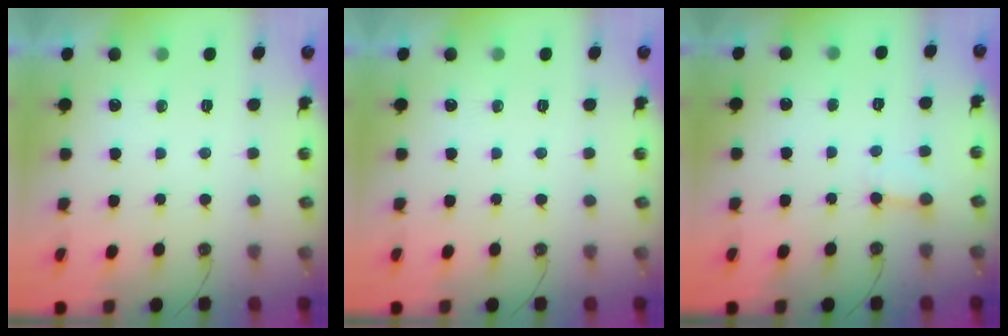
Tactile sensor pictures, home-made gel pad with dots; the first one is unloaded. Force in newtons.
{"total": 0.0}
{"total": 2.9, "press": 2.9, "slide": 0.3}